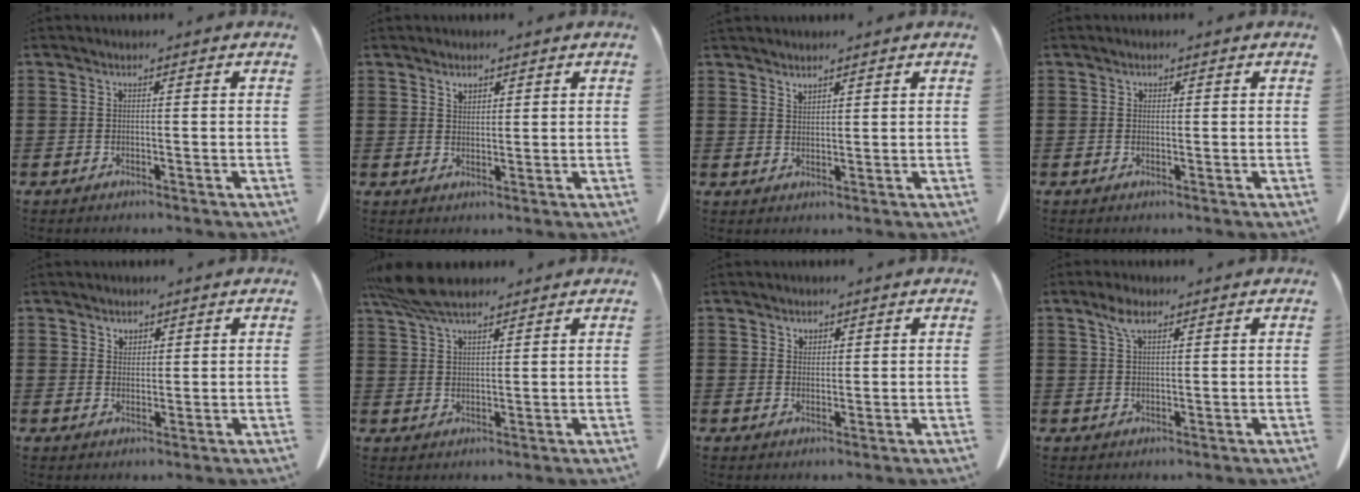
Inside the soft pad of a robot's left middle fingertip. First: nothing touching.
{"total": 1.8, "force": [1.4, 0.8, 0.6], "torque": [-0.007, -0.004, 0.027]}
{"total": 1.7, "force": [1.6, 0.4, 0.3], "torque": [-0.009, -0.003, 0.033]}
{"total": 0.5, "force": [0.3, 0.4, 0.1], "torque": [-0.005, 0.000, 0.008]}
{"total": 2.0, "force": [1.7, 1.0, 0.2], "torque": [0.001, -0.002, 0.033]}
{"total": 7.2, "force": [5.8, 1.9, 3.8], "torque": [-0.090, -0.005, 0.112]}
{"total": 1.6, "force": [1.3, 0.8, 0.2], "torque": [0.002, -0.003, 0.026]}
{"total": 3.4, "force": [2.0, 1.3, 2.4], "torque": [-0.055, 0.003, 0.037]}